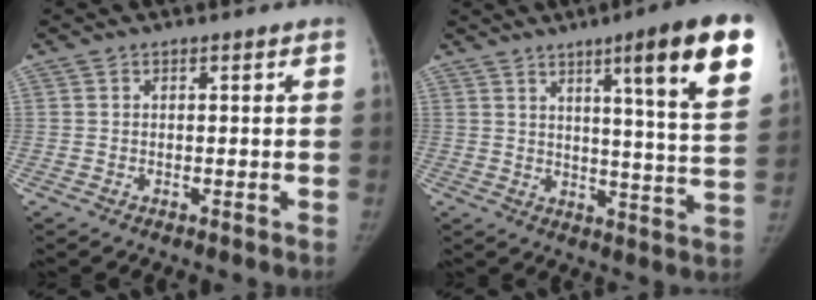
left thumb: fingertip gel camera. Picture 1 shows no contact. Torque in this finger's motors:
{"motor_torque": [0.42, -0.08, 1.17, -0.79, 0.08]}